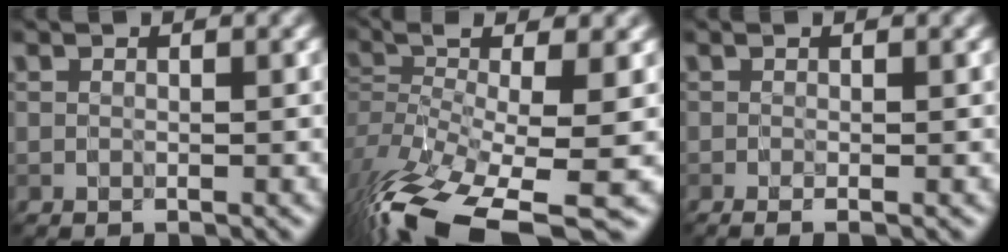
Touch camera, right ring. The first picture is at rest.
{"total": 13.6, "force": [-7.1, 3.5, 11.0], "torque": [-0.229, -0.020, -0.114]}
{"total": 2.8, "force": [-0.2, 1.1, 2.6], "torque": [-0.022, -0.001, -0.009]}